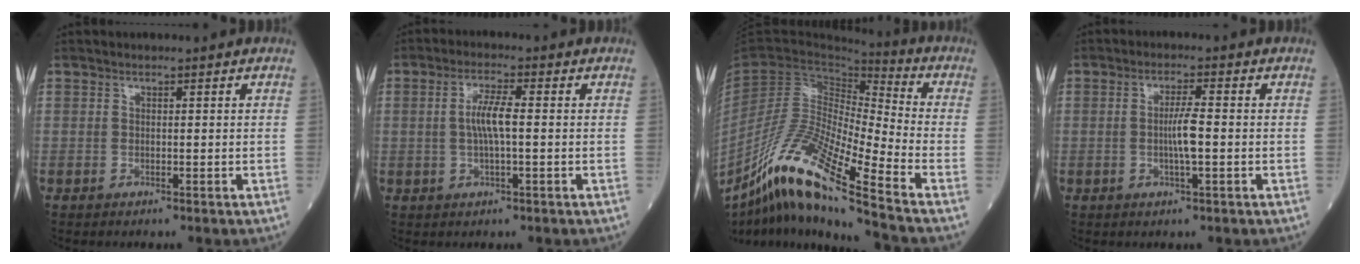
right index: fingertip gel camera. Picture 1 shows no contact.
{"total": 4.6, "force": [0.1, 0.6, 4.6], "torque": [-0.095, 0.005, 0.000]}
{"total": 17.4, "force": [-11.9, -0.2, 12.8], "torque": [-0.250, -0.024, -0.218]}
{"total": 3.9, "force": [-0.6, 0.1, 3.8], "torque": [-0.075, -0.002, -0.011]}